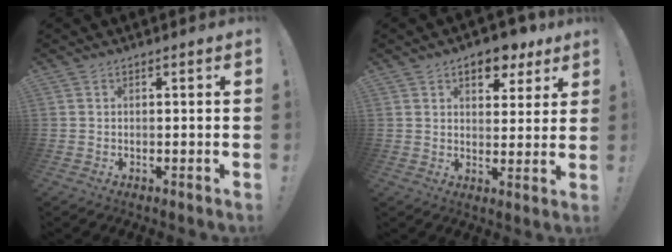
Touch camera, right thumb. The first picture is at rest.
{"total": 8.8, "force": [5.7, 5.0, 4.5], "torque": [-0.051, -0.035, 0.101]}